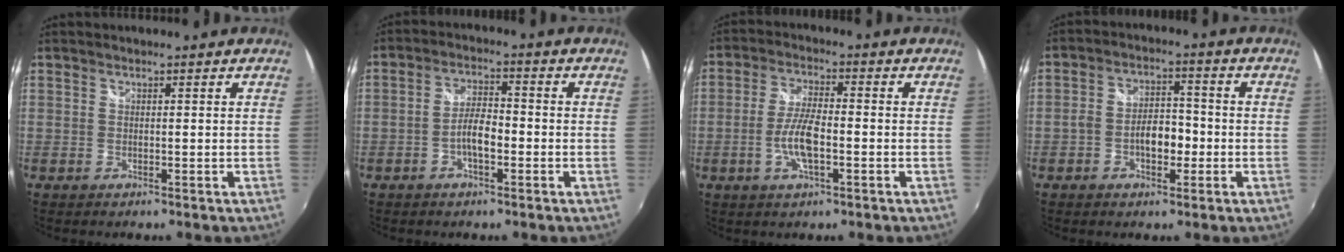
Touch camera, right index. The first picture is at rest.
{"total": 4.9, "force": [-1.9, 1.7, 4.2], "torque": [-0.083, 0.008, -0.035]}
{"total": 7.2, "force": [-2.2, 2.1, 6.5], "torque": [-0.135, 0.000, -0.043]}
{"total": 6.3, "force": [-2.1, 3.5, 4.9], "torque": [-0.093, 0.012, -0.033]}